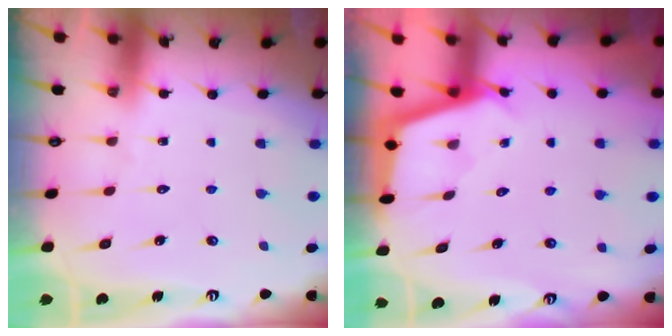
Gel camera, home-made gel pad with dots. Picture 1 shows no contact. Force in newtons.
{"total": 2.9, "press": 2.8, "slide": 0.4}